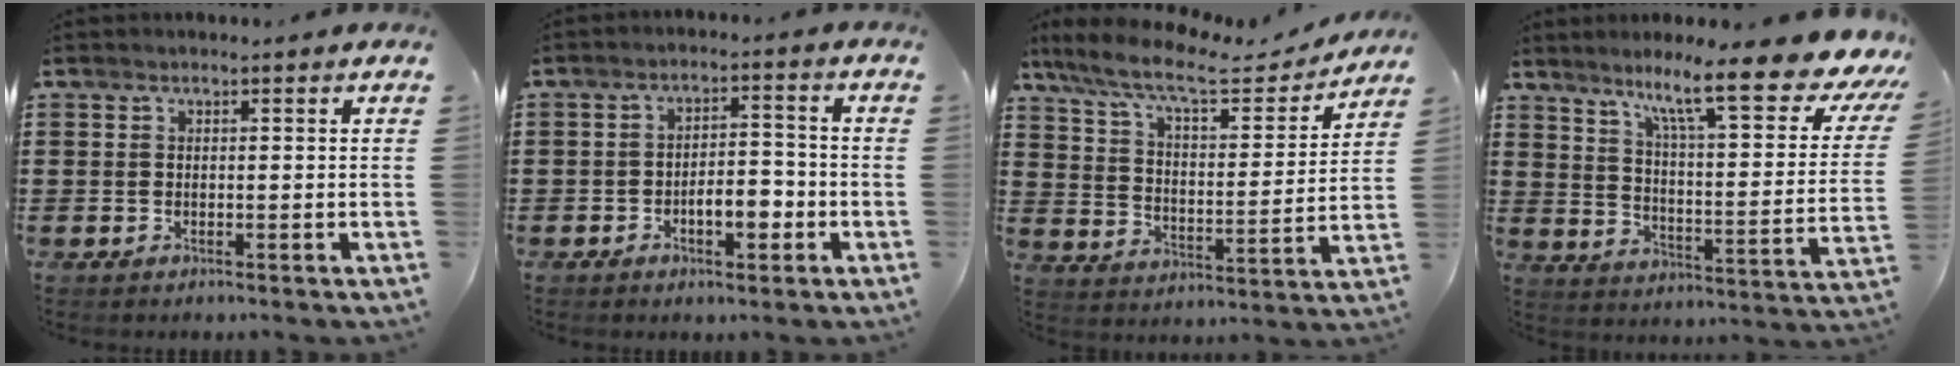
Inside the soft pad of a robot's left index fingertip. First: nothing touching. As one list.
[{"total": 5.0, "force": [-2.1, 2.2, 4.0], "torque": [-0.061, 0.008, -0.041]}, {"total": 10.0, "force": [8.1, 1.7, 5.5], "torque": [-0.137, -0.038, 0.136]}, {"total": 13.4, "force": [9.5, 1.1, 9.4], "torque": [-0.169, -0.060, 0.145]}]